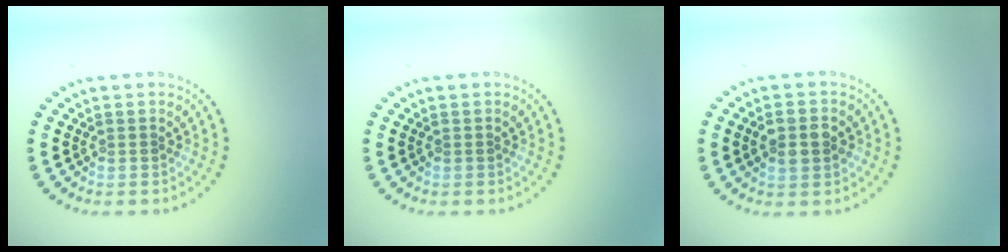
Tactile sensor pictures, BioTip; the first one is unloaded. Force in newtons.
{"total": 0.0}
{"total": 2.8, "press": 2.8, "slide": 0.1}